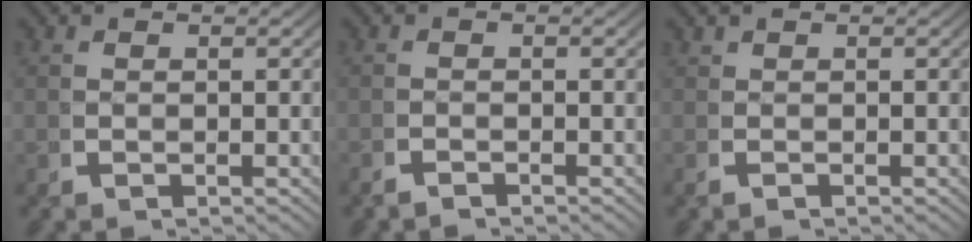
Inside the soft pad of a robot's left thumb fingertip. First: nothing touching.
{"total": 1.1, "force": [-1.1, 0.0, 0.0], "torque": [0.004, -0.004, -0.023]}
{"total": 0.0}